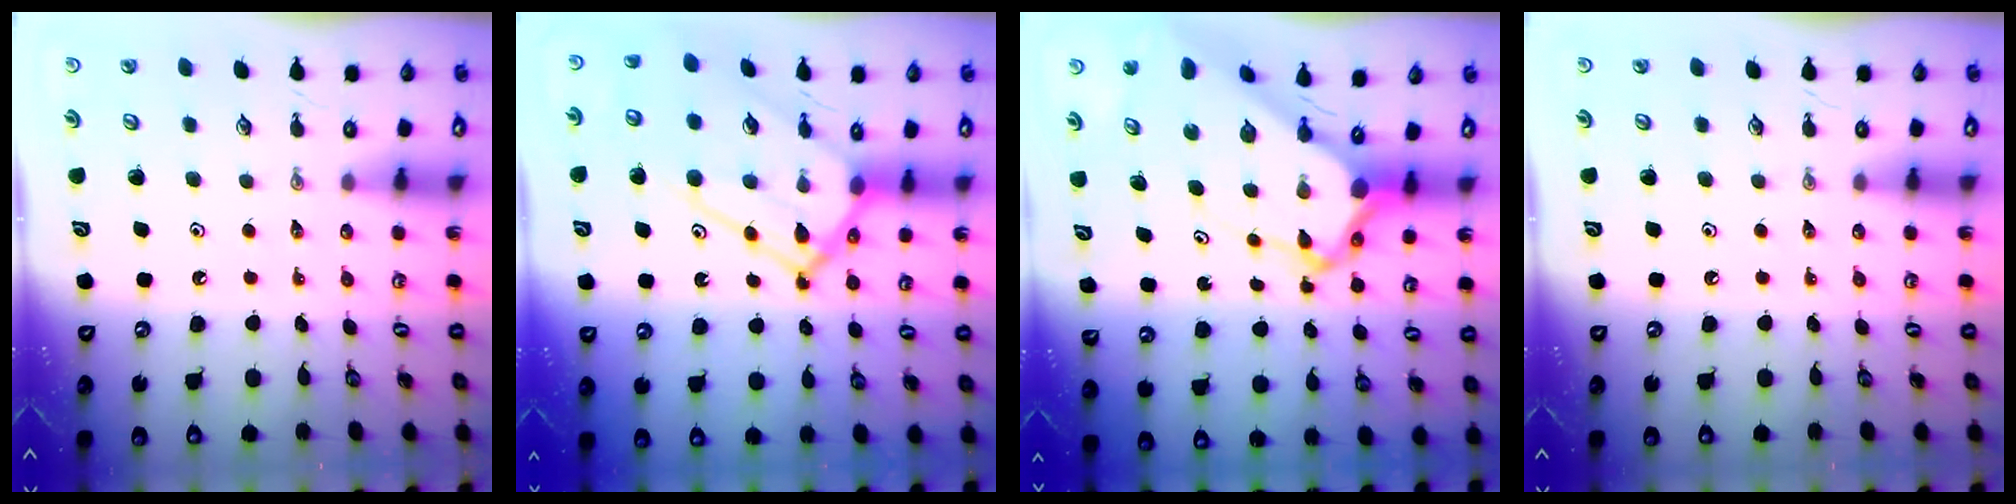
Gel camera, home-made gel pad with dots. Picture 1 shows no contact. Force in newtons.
{"total": 17.3, "press": 17.2, "slide": 1.8}
{"total": 8.2, "press": 8.2, "slide": 0.4}
{"total": 0.0}